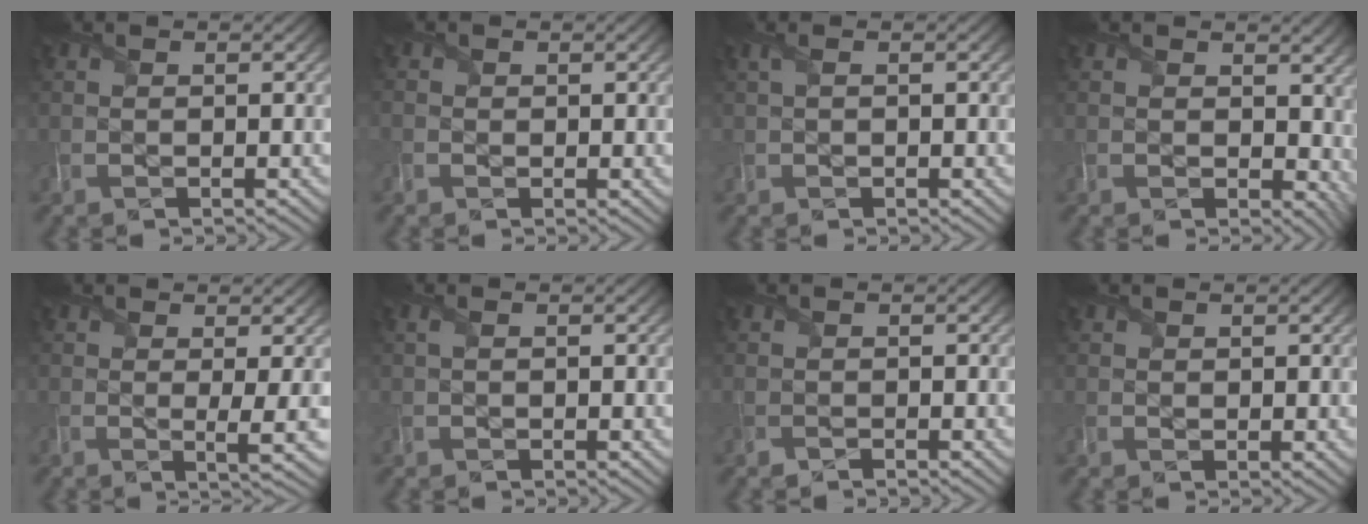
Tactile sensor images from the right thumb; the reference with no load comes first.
{"total": 1.0, "force": [-0.3, 1.0, -0.1], "torque": [0.004, -0.004, -0.007]}
{"total": 1.3, "force": [0.3, 0.6, 1.2], "torque": [-0.026, 0.004, 0.006]}
{"total": 5.3, "force": [1.4, 4.0, 3.1], "torque": [-0.053, -0.014, 0.030]}
{"total": 3.0, "force": [0.2, 0.3, 2.9], "torque": [-0.045, -0.011, 0.003]}
{"total": 1.0, "force": [0.0, 0.6, 0.8], "torque": [-0.015, 0.001, 0.004]}
{"total": 0.8, "force": [-0.7, 0.4, 0.0], "torque": [-0.001, -0.002, -0.018]}
{"total": 0.8, "force": [0.5, 0.6, 0.0], "torque": [0.002, 0.000, 0.012]}